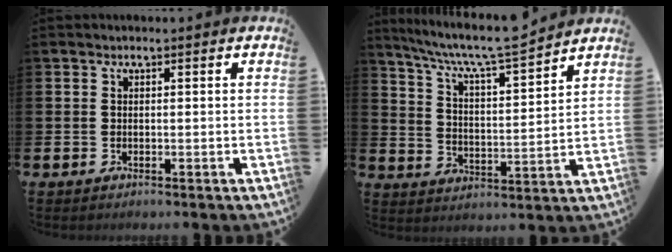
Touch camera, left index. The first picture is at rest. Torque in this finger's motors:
{"motor_torque": [0.44, -0.51, 0.50, 0.17]}